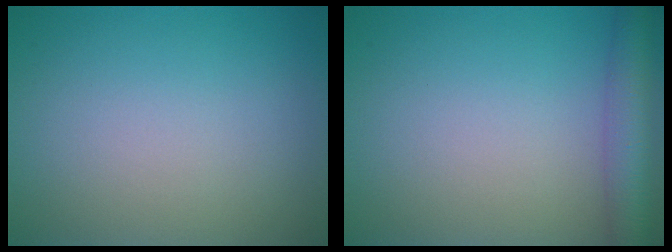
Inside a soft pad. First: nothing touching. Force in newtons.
{"total": 4.5, "press": 4.5, "slide": 0.3}